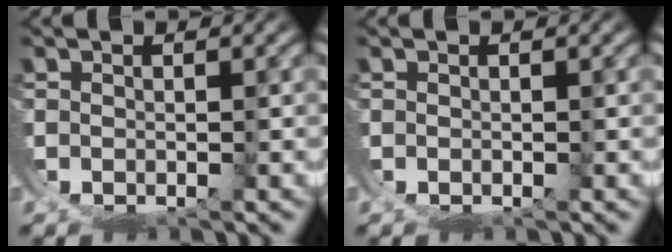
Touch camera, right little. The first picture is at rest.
{"total": 0.0}